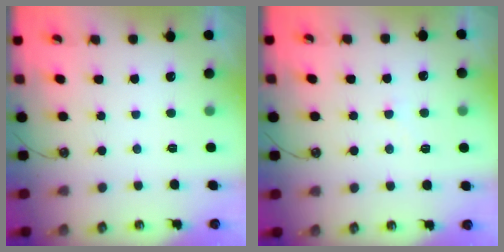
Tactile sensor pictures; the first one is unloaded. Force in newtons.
{"total": 3.8, "press": 3.7, "slide": 0.5}